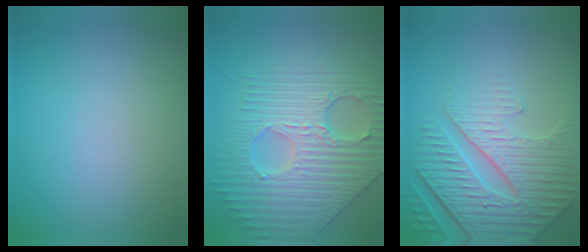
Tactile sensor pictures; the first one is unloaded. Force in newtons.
{"total": 7.3, "press": 6.1, "slide": 4.0}
{"total": 8.7, "press": 6.1, "slide": 6.2}